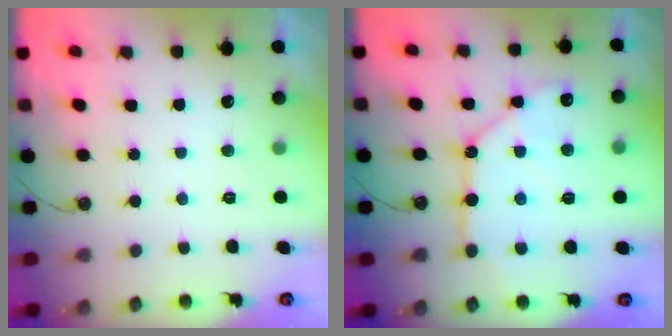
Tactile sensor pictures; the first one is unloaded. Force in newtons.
{"total": 11.1, "press": 11.0, "slide": 1.1}